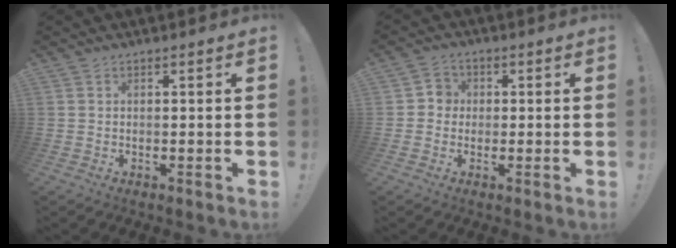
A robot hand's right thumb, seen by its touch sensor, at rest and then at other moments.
{"total": 4.0, "force": [-0.6, 3.7, 1.1], "torque": [-0.024, 0.014, -0.010]}